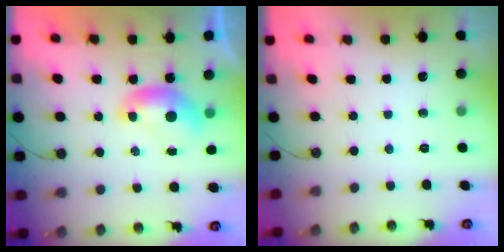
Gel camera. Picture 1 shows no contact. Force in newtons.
{"total": 0.0}